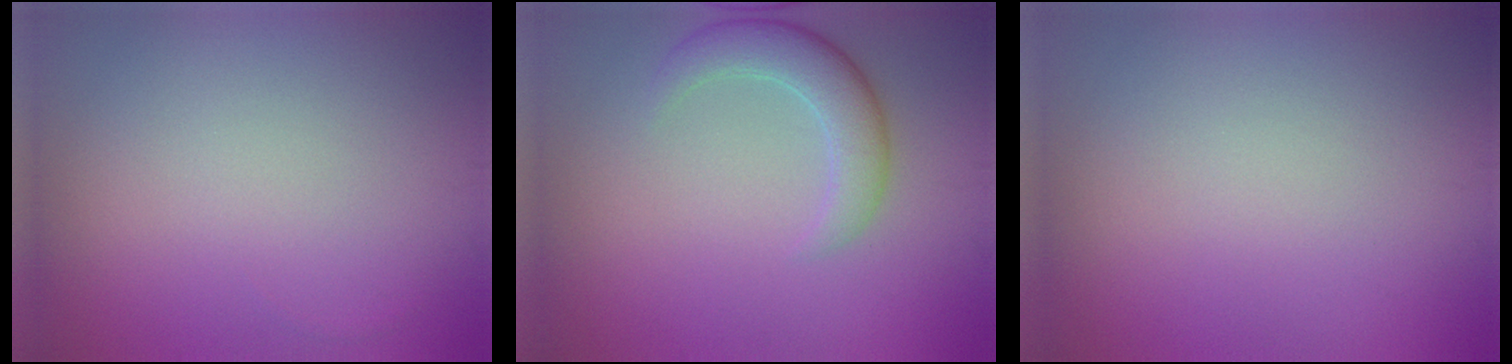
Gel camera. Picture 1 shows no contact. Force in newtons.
{"total": 3.5, "press": 3.5, "slide": 0.3}
{"total": 0.0}